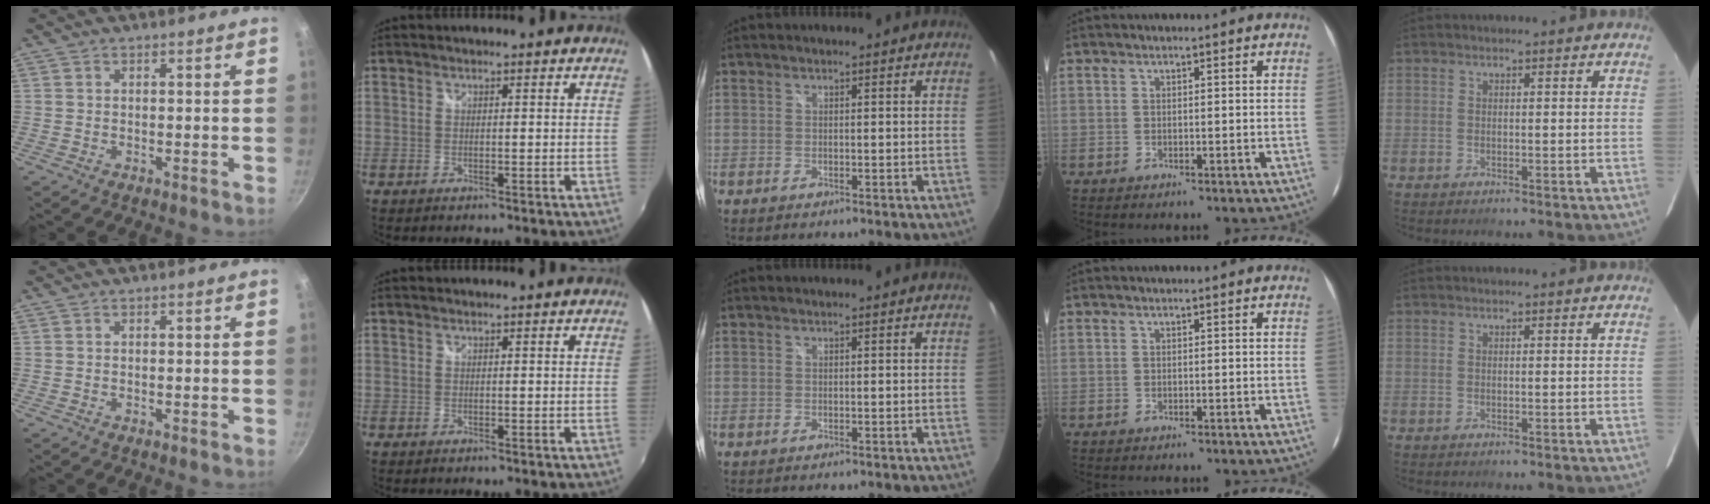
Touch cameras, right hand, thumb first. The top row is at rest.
{}